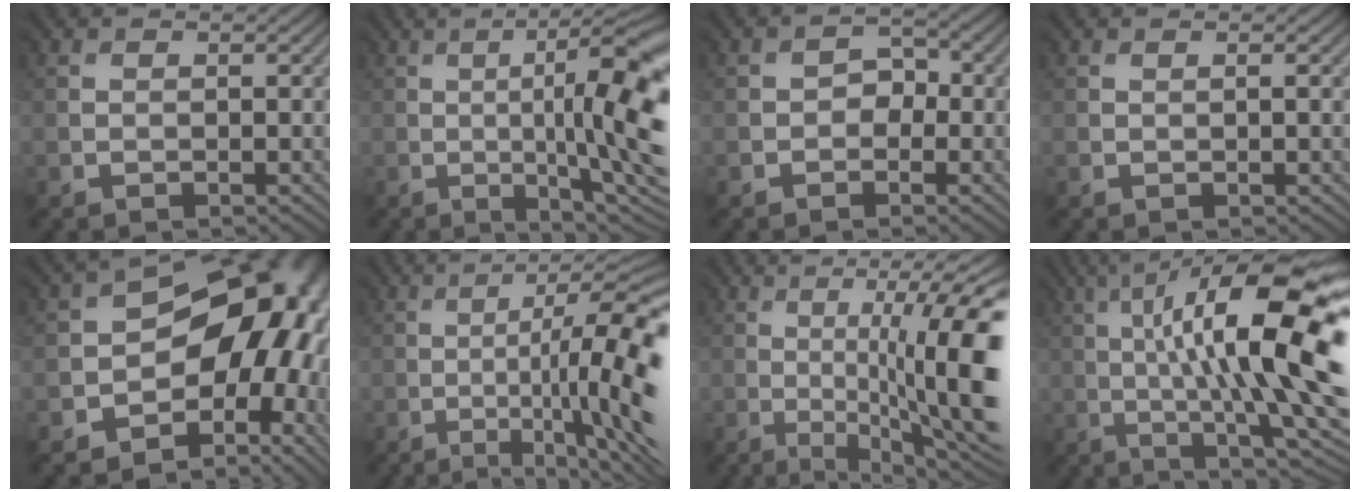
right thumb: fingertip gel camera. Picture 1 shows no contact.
{"total": 13.6, "force": [-0.8, 3.1, 13.2], "torque": [-0.160, 0.007, -0.001]}
{"total": 1.8, "force": [-0.7, 1.6, 0.2], "torque": [0.009, 0.001, -0.013]}
{"total": 0.6, "force": [0.1, -0.6, 0.1], "torque": [-0.002, 0.003, 0.002]}
{"total": 12.0, "force": [-2.9, 8.4, 8.0], "torque": [-0.071, -0.005, -0.045]}
{"total": 13.3, "force": [-2.7, 2.7, 12.7], "torque": [-0.177, -0.007, -0.020]}
{"total": 13.8, "force": [-1.4, 3.3, 13.4], "torque": [-0.159, 0.011, -0.010]}
{"total": 16.5, "force": [2.3, 3.4, 16.0], "torque": [-0.250, 0.038, 0.056]}